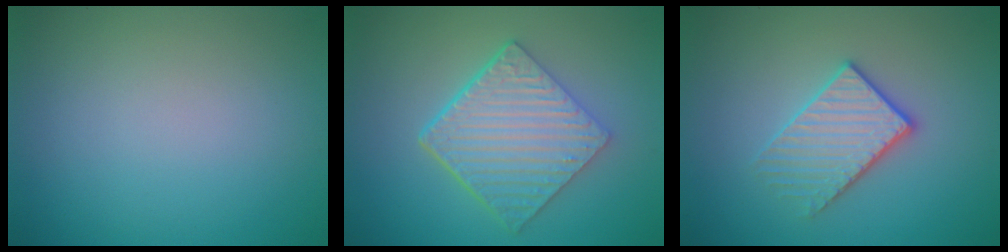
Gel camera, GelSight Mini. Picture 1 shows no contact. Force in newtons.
{"total": 6.4, "press": 4.5, "slide": 4.7}
{"total": 3.2, "press": 3.0, "slide": 1.1}